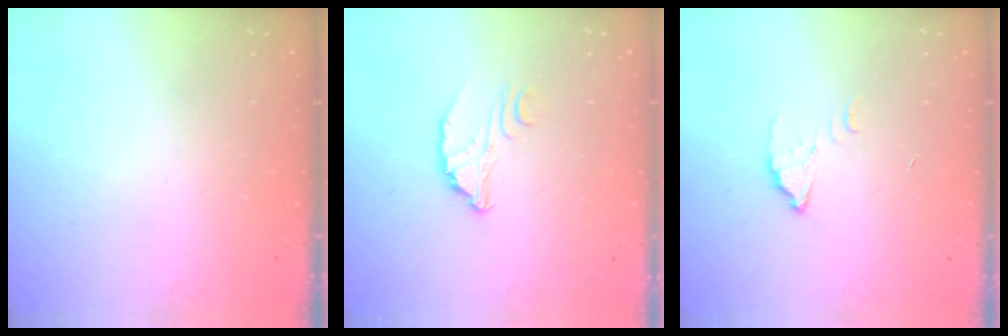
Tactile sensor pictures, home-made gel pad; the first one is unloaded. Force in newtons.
{"total": 3.2, "press": 3.2, "slide": 0.2}
{"total": 3.4, "press": 3.4, "slide": 0.3}